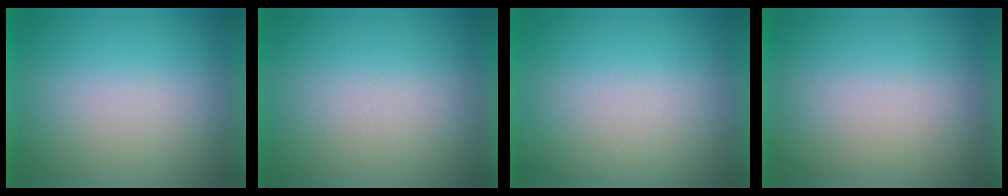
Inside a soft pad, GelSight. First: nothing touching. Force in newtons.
{"total": 3.9}
{"total": 3.2}
{"total": 1.4}